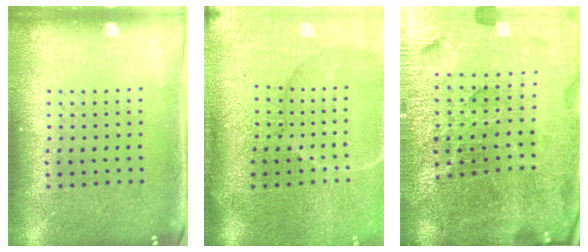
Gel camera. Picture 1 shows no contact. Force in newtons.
{"total": 4.5, "press": 3.8, "slide": 2.5}
{"total": 6.3, "press": 5.7, "slide": 2.7}